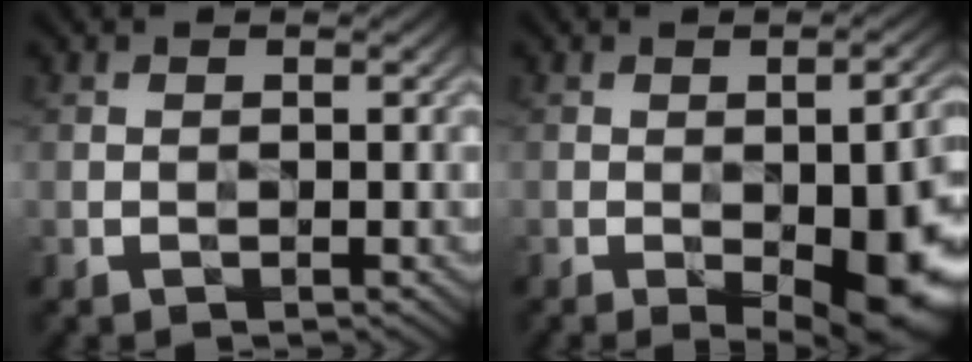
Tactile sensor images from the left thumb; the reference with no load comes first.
{"total": 13.5, "force": [-4.3, 5.3, 11.6], "torque": [-0.137, -0.018, -0.046]}